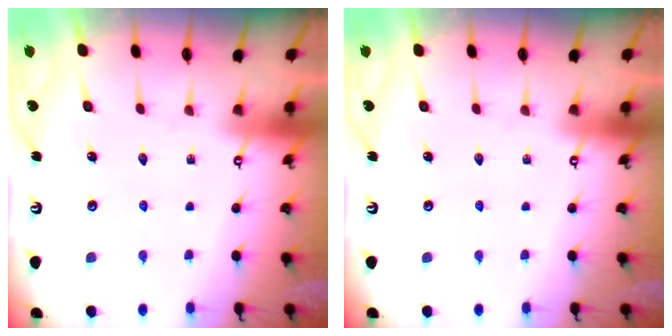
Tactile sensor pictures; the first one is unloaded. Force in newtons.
{"total": 0.0}